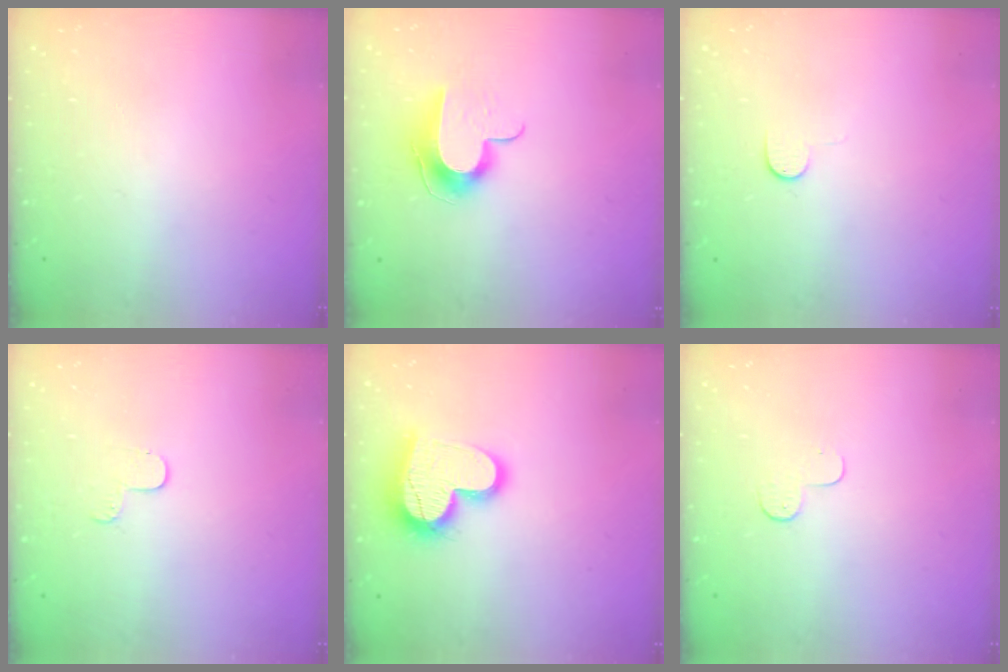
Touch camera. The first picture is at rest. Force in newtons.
{"total": 9.9, "press": 9.9, "slide": 0.1}
{"total": 4.9, "press": 4.9, "slide": 0.5}
{"total": 4.1, "press": 4.0, "slide": 0.4}
{"total": 16.5, "press": 16.5, "slide": 1.1}
{"total": 5.0, "press": 4.9, "slide": 0.5}